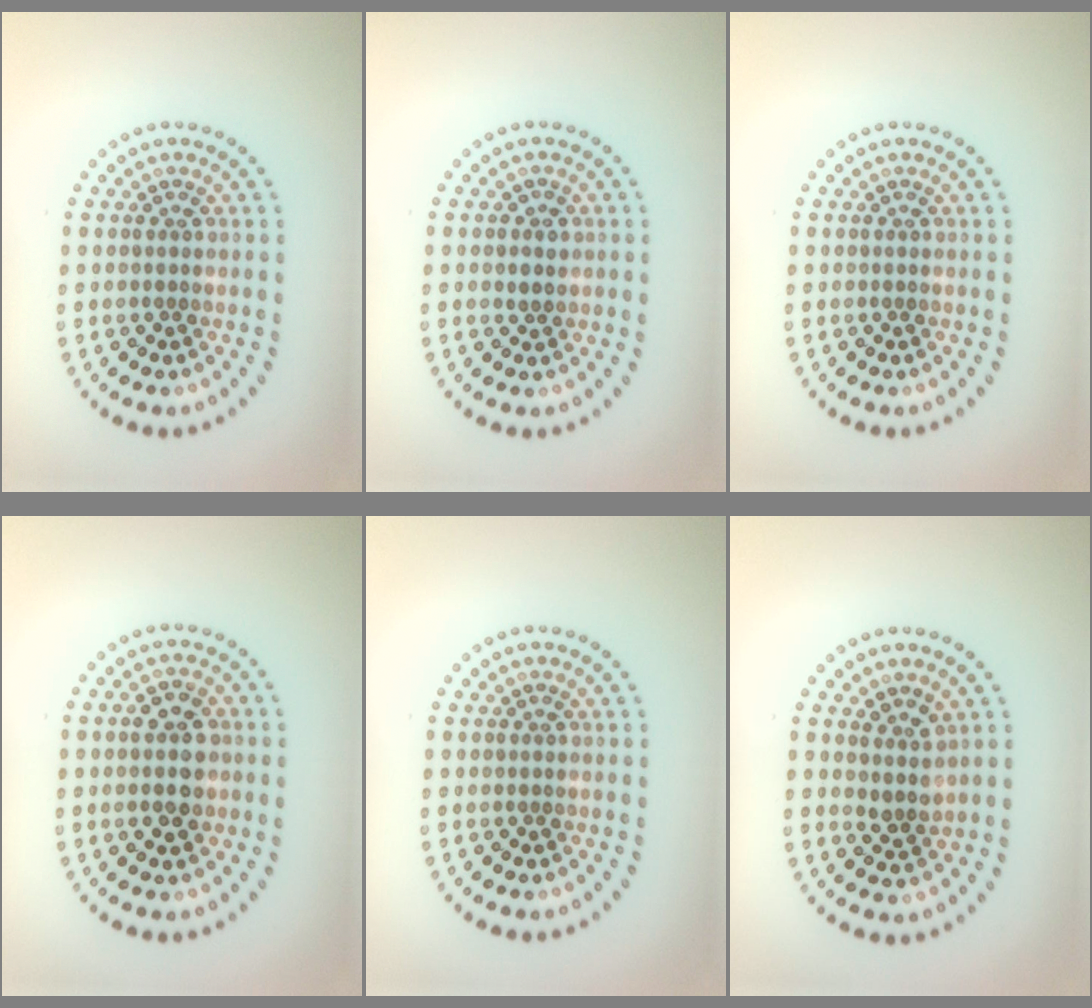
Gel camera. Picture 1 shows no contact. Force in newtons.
{"total": 1.0, "press": 0.9, "slide": 0.4}
{"total": 0.0}
{"total": 3.6, "press": 3.6, "slide": 0.2}
{"total": 0.0}
{"total": 1.8, "press": 1.5, "slide": 1.0}